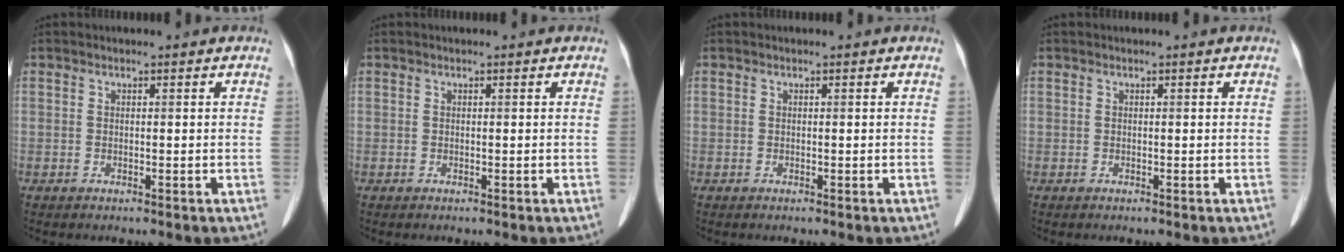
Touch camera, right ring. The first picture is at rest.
{"total": 0.0}
{"total": 0.0}
{"total": 0.0}